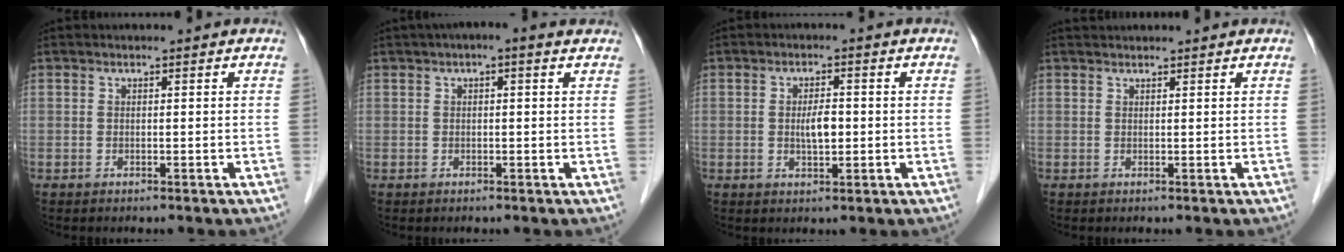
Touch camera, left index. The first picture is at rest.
{"total": 3.5, "force": [2.0, 0.9, 2.7], "torque": [-0.043, 0.027, 0.024]}
{"total": 3.4, "force": [-0.2, 1.2, 3.1], "torque": [-0.057, 0.001, -0.002]}
{"total": 2.4, "force": [2.3, 0.1, 0.4], "torque": [-0.006, 0.029, 0.038]}